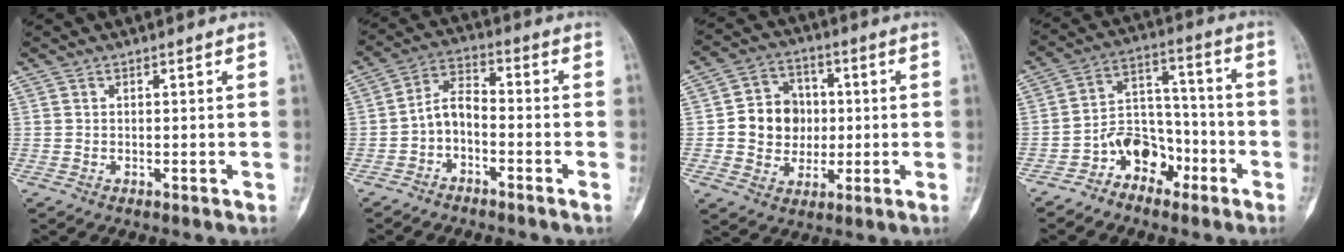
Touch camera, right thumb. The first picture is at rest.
{"total": 5.5, "force": [-2.4, 2.7, 4.2], "torque": [-0.079, 0.035, -0.058]}
{"total": 10.8, "force": [0.0, 9.5, 5.1], "torque": [-0.043, 0.016, -0.001]}
{"total": 9.7, "force": [-5.7, 6.7, 4.1], "torque": [-0.038, 0.075, -0.110]}